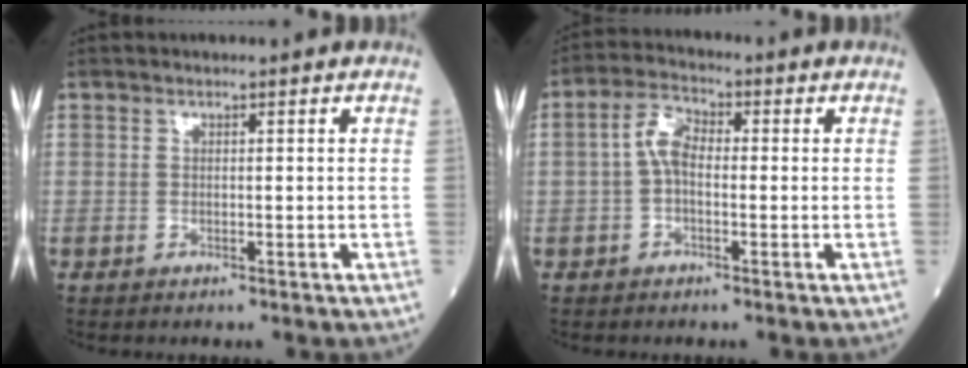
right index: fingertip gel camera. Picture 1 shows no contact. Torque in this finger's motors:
{"motor_torque": [0.79, -0.10, 0.33, 0.10]}